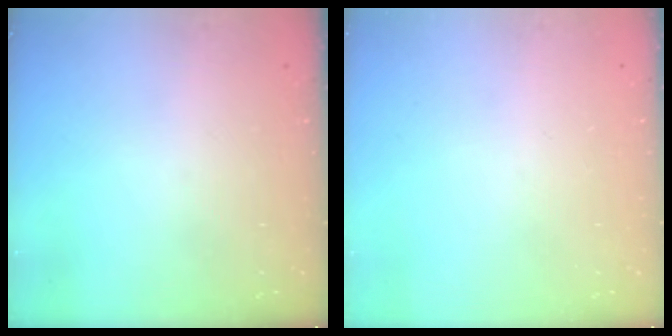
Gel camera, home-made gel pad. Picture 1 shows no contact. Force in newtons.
{"total": 0.0}